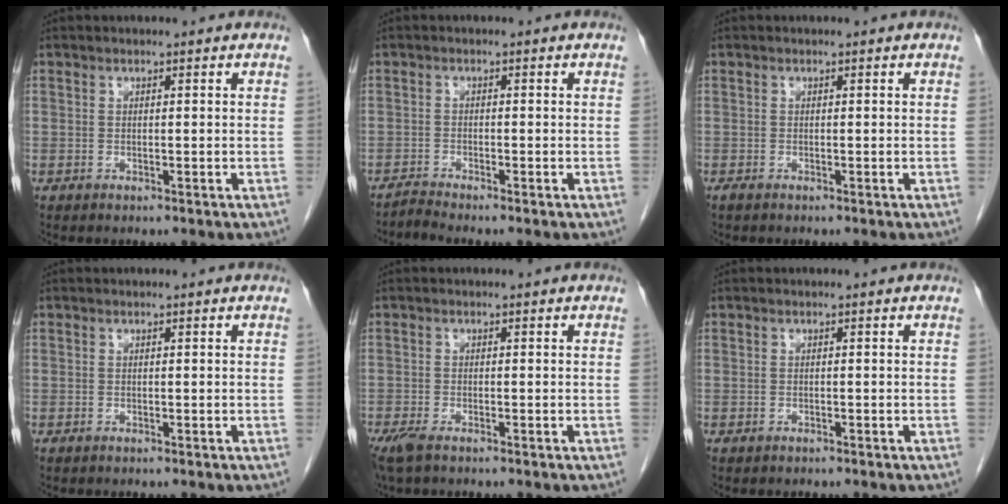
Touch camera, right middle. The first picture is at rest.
{"total": 1.6, "force": [-1.5, -0.7, -0.2], "torque": [0.005, -0.008, -0.029]}
{"total": 0.6, "force": [-0.5, 0.2, 0.2], "torque": [-0.010, -0.002, -0.008]}
{"total": 0.0}
{"total": 4.2, "force": [-3.0, 1.4, 2.5], "torque": [-0.057, -0.013, -0.050]}
{"total": 0.0}